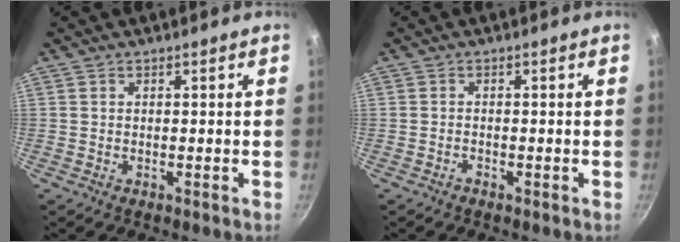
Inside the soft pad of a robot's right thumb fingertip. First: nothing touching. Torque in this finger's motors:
{"motor_torque": [0.45, 0.24, -0.23, 0.13, -0.02]}